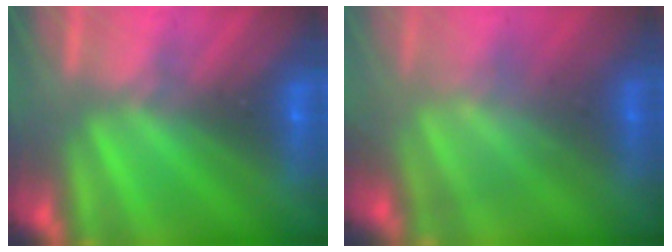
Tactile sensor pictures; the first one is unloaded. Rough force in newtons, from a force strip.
{"total": 3.3}